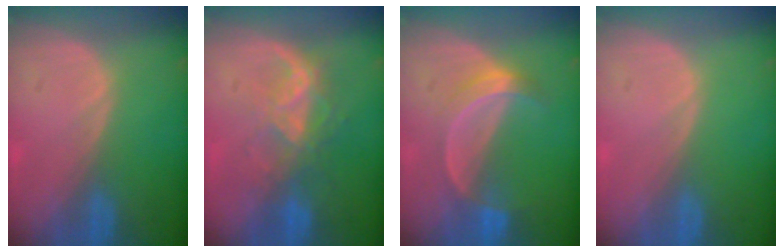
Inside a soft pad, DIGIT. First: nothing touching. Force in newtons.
{"total": 6.6, "press": 6.1, "slide": 2.7}
{"total": 5.1, "press": 4.8, "slide": 2.0}
{"total": 0.0}